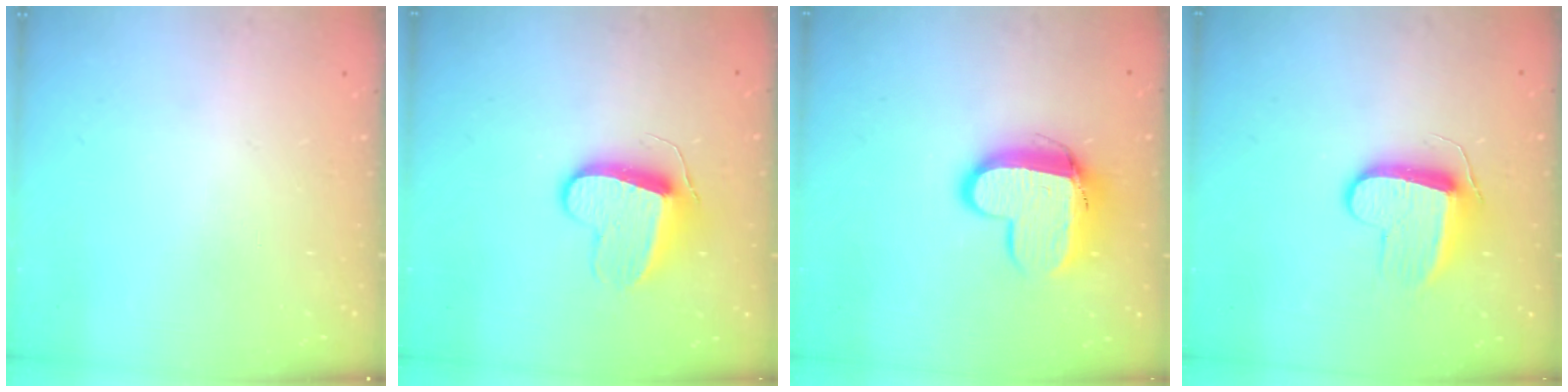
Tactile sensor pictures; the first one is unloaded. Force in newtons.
{"total": 10.0, "press": 10.0, "slide": 0.6}
{"total": 12.4, "press": 12.4, "slide": 1.2}
{"total": 9.6, "press": 9.6, "slide": 0.2}